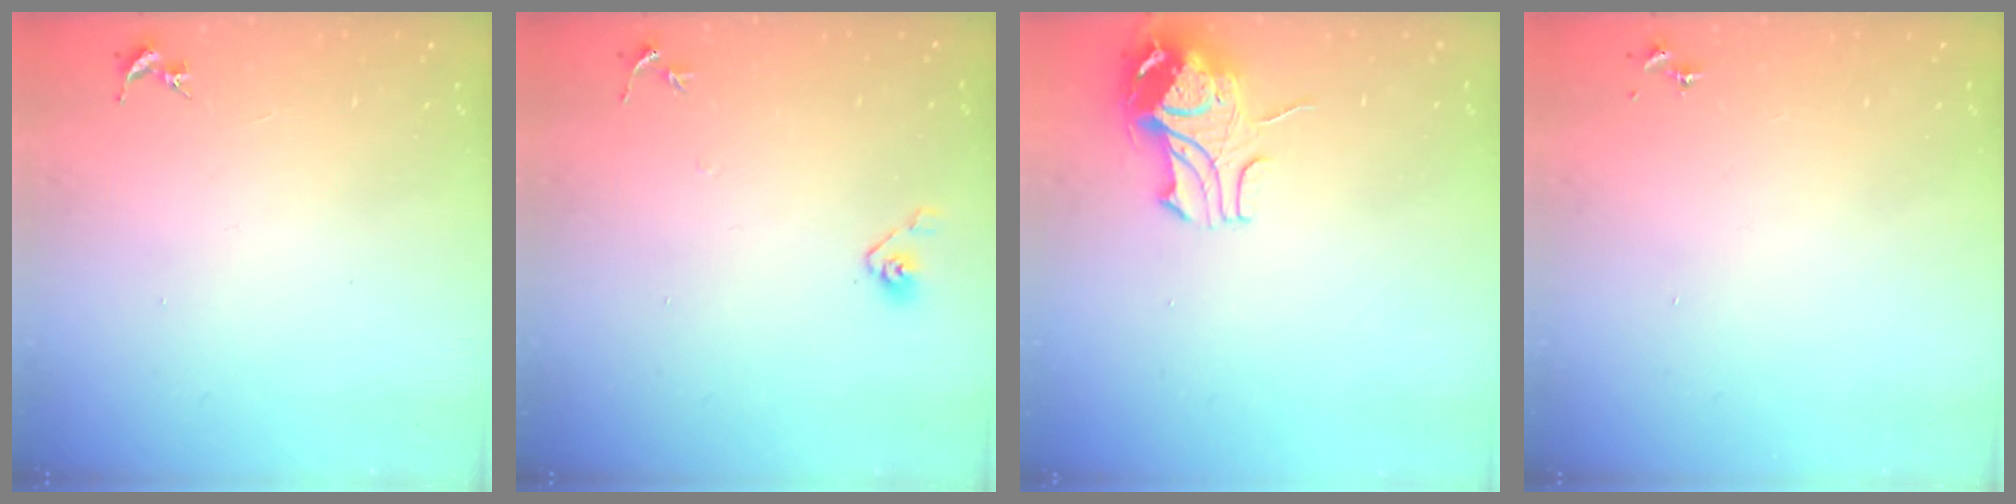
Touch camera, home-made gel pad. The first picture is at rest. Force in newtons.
{"total": 4.5, "press": 4.4, "slide": 0.8}
{"total": 9.6, "press": 9.6, "slide": 1.1}
{"total": 0.0}